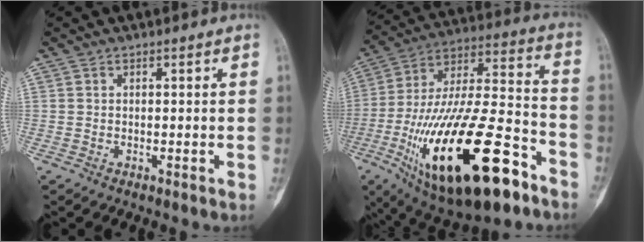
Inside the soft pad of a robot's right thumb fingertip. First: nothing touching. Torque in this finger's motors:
{"motor_torque": [2.28, 2.65, 2.32, -0.45, 0.38]}